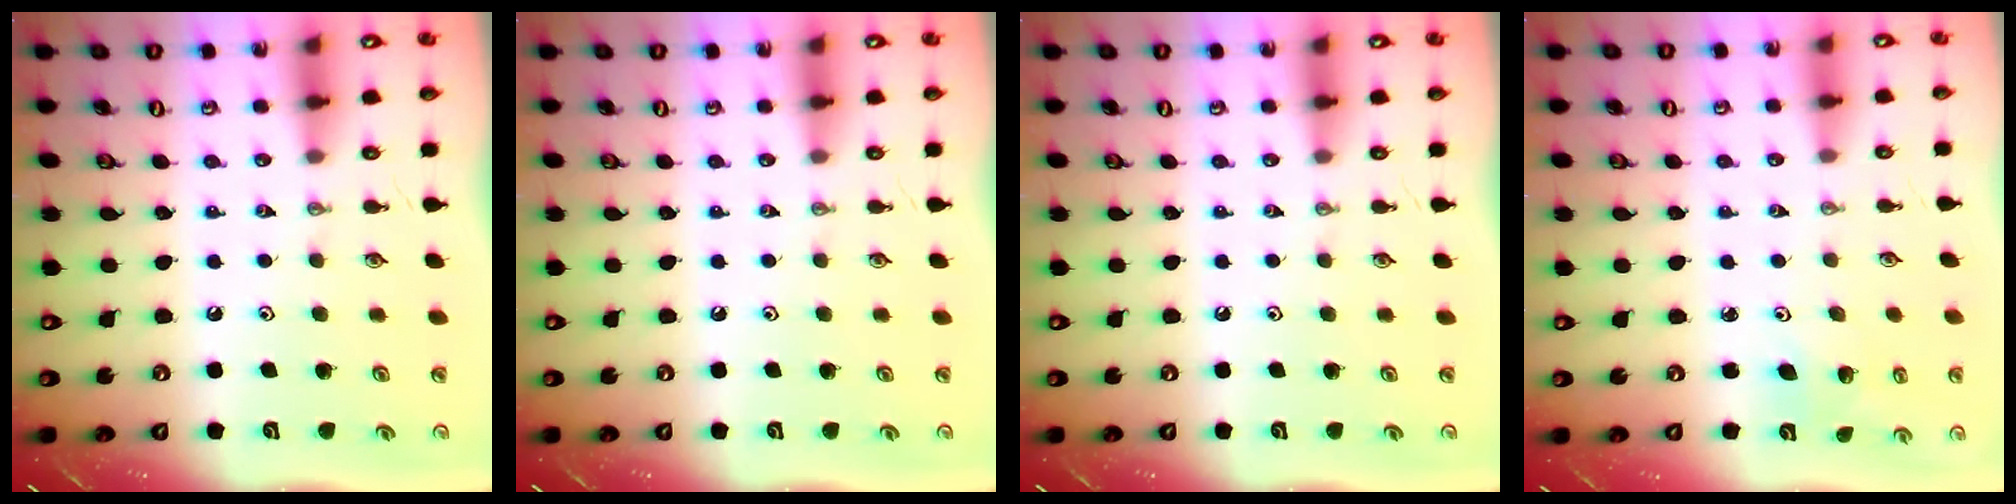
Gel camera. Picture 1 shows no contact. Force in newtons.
{"total": 0.0}
{"total": 0.0}
{"total": 2.8, "press": 2.4, "slide": 1.5}